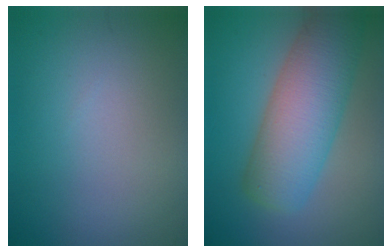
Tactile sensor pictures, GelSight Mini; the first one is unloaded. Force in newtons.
{"total": 8.6, "press": 8.6, "slide": 0.7}